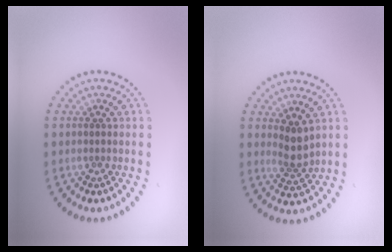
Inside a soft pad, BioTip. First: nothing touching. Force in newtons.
{"total": 2.3, "press": 1.9, "slide": 1.3}